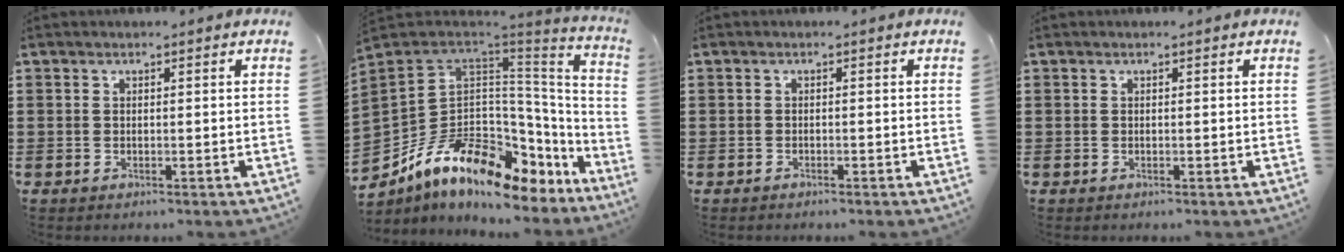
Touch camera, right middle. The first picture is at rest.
{"total": 13.4, "force": [-6.3, 8.3, 8.4], "torque": [-0.197, 0.002, -0.118]}
{"total": 0.6, "force": [-0.5, 0.1, 0.3], "torque": [-0.007, -0.002, -0.009]}
{"total": 0.0}